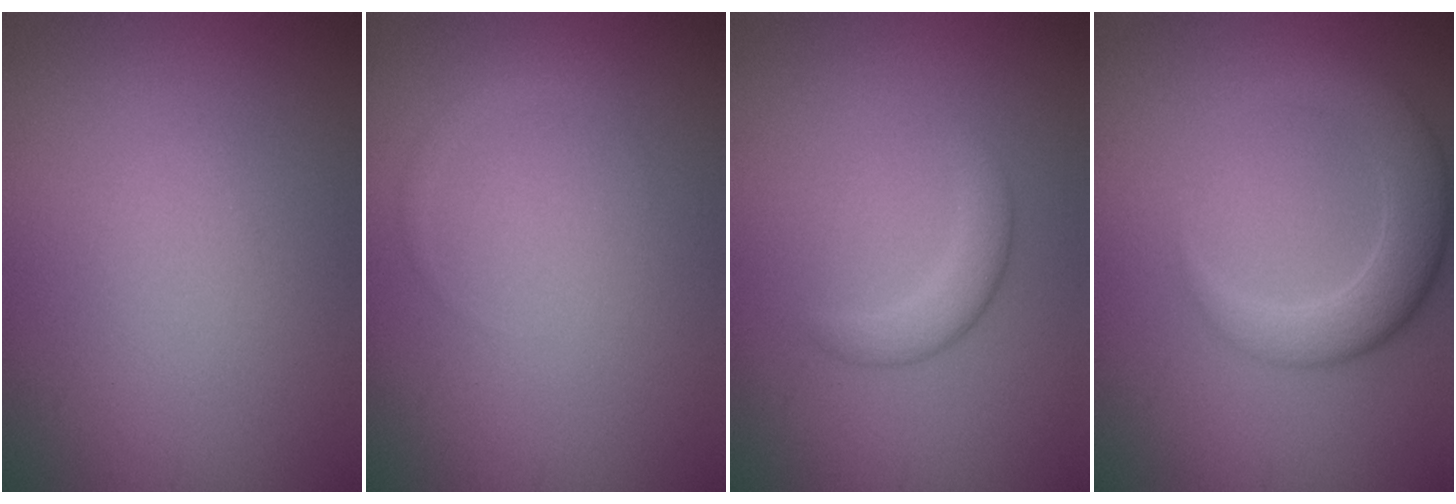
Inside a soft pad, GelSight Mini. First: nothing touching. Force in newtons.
{"total": 0.7, "press": 0.7, "slide": 0.1}
{"total": 2.1, "press": 2.1, "slide": 0.1}
{"total": 4.4, "press": 4.4, "slide": 0.5}